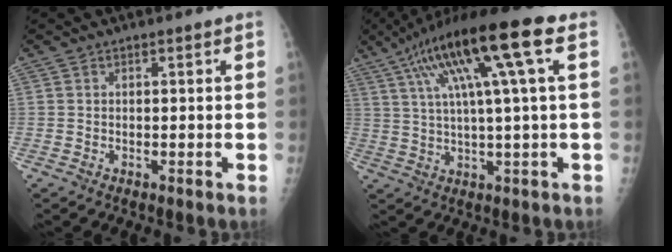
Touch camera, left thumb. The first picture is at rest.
{"total": 17.6, "force": [6.6, 1.8, 16.2], "torque": [-0.291, 0.022, 0.108]}